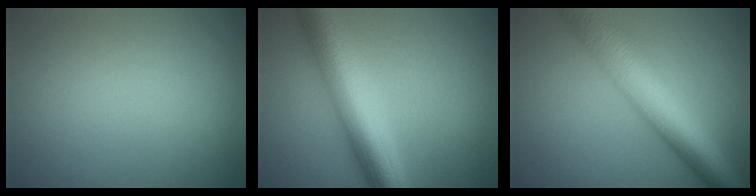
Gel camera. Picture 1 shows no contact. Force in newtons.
{"total": 8.1, "press": 8.1, "slide": 0.5}
{"total": 9.5, "press": 9.5, "slide": 0.1}